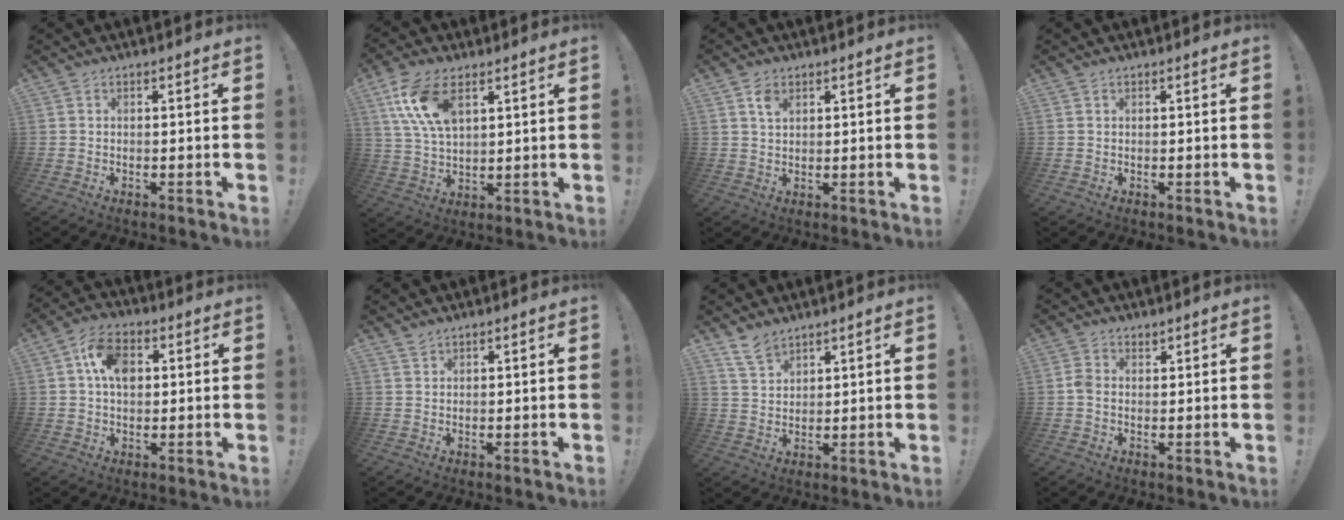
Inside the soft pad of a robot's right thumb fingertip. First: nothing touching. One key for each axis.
{"total": 13.6, "fx": 6.3, "fy": 7.2, "fz": 9.6, "tx": -0.191, "ty": -0.009, "tz": 0.121}
{"total": 4.2, "fx": 2.4, "fy": 2.4, "fz": 2.5, "tx": -0.035, "ty": -0.010, "tz": 0.041}
{"total": 0.0}
{"total": 10.1, "fx": 2.6, "fy": 6.8, "fz": 7.1, "tx": -0.125, "ty": 0.009, "tz": 0.049}
{"total": 1.3, "fx": 1.2, "fy": 0.4, "fz": 0.5, "tx": -0.009, "ty": -0.003, "tz": 0.022}
{"total": 6.1, "fx": 5.1, "fy": 2.7, "fz": 2.2, "tx": -0.043, "ty": -0.027, "tz": 0.097}
{"total": 2.9, "fx": 1.0, "fy": 2.1, "fz": 1.6, "tx": -0.025, "ty": -0.003, "tz": 0.020}